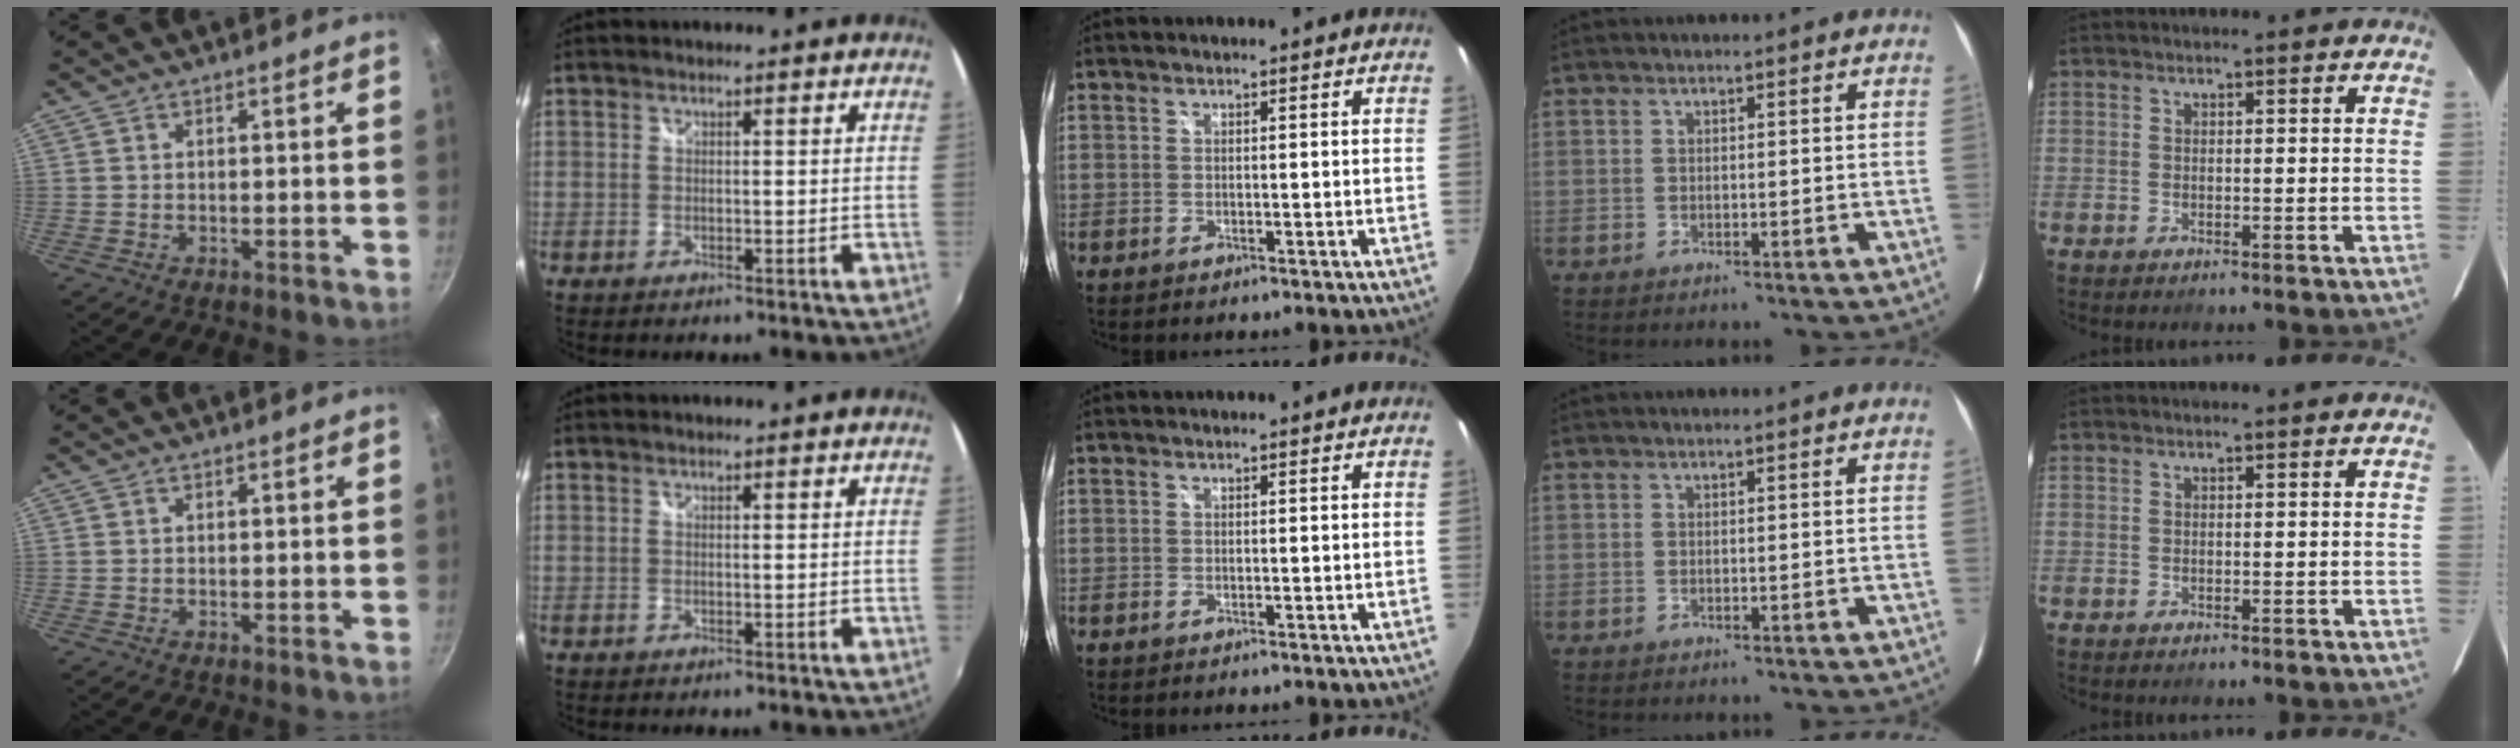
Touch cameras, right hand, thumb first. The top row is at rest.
{}